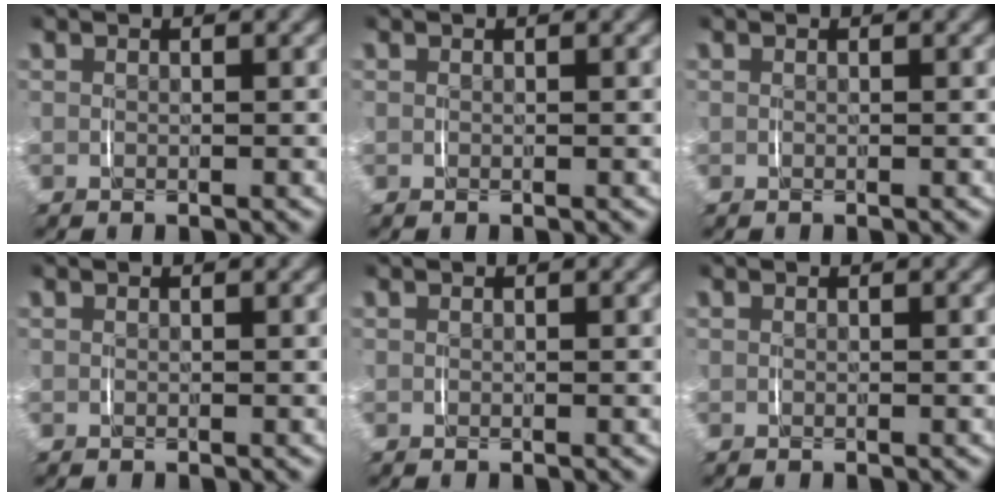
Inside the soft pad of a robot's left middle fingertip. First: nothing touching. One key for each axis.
{"total": 0.0}
{"total": 0.0}
{"total": 0.0}
{"total": 0.0}
{"total": 0.0}